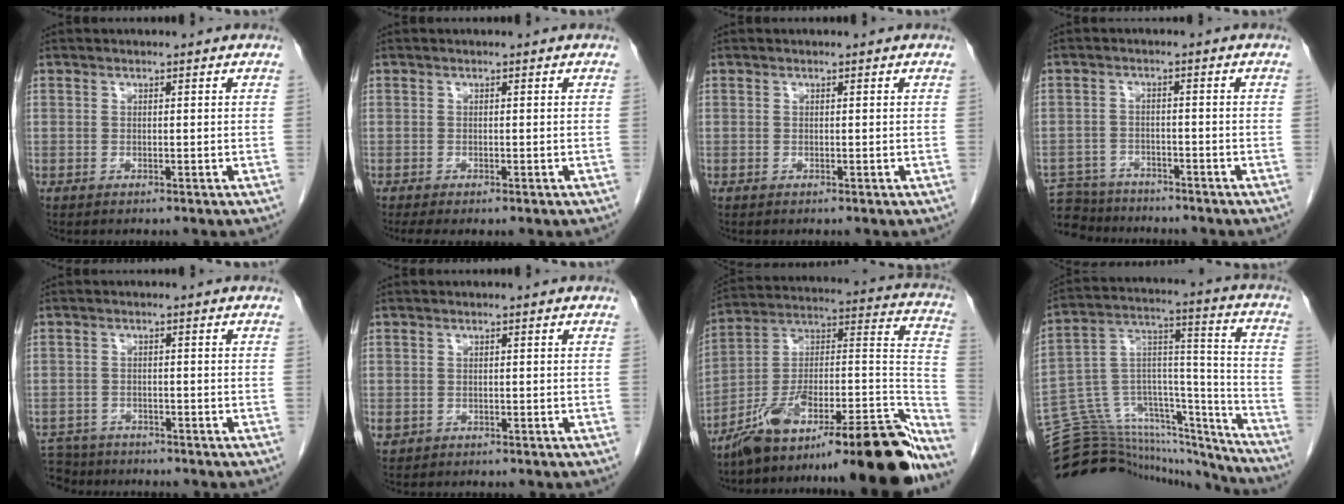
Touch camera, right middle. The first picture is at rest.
{"total": 2.2, "force": [-1.6, 0.5, 1.4], "torque": [-0.024, -0.009, -0.022]}
{"total": 0.0}
{"total": 8.1, "force": [-7.6, 2.7, 0.8], "torque": [-0.016, 0.004, -0.124]}
{"total": 5.8, "force": [-5.3, 2.4, 0.1], "torque": [-0.002, -0.001, -0.089]}
{"total": 1.4, "force": [-0.5, 1.2, 0.4], "torque": [-0.011, 0.003, -0.003]}
{"total": 30.2, "force": [-23.0, 4.1, 19.1], "torque": [-0.196, 0.018, -0.354]}
{"total": 28.9, "force": [-26.7, 7.8, 8.0], "torque": [-0.142, 0.049, -0.398]}